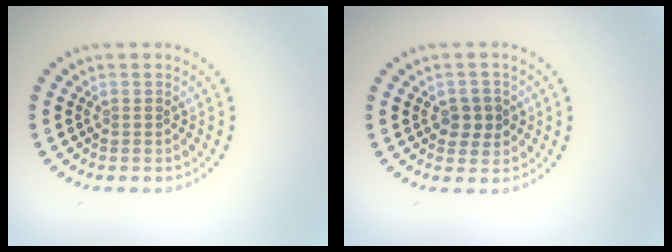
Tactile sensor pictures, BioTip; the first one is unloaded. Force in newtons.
{"total": 2.2, "press": 2.2, "slide": 0.6}